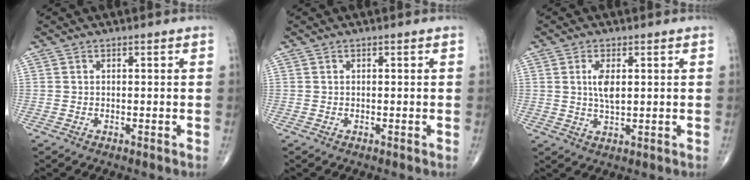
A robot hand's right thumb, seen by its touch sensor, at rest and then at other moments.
{"total": 0.0}
{"total": 4.4, "force": [1.0, 1.9, 3.9], "torque": [-0.073, -0.009, 0.021]}